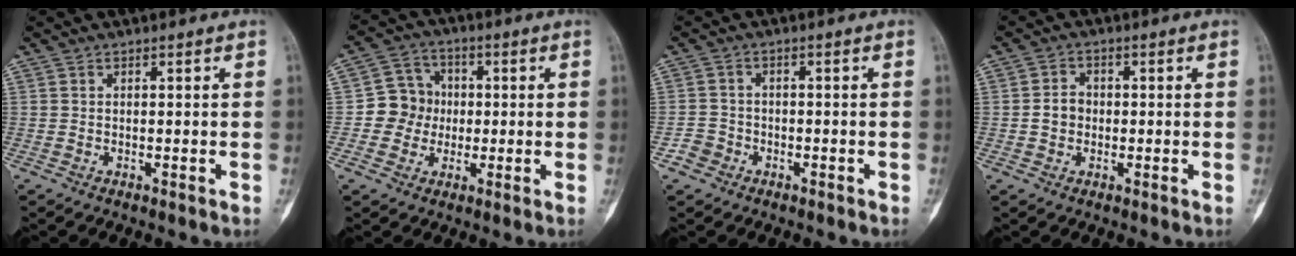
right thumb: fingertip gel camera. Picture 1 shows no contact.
{"total": 7.6, "force": [-0.6, 7.2, 2.2], "torque": [0.002, 0.018, -0.018]}
{"total": 2.9, "force": [-1.6, 2.4, 0.1], "torque": [0.006, 0.016, -0.034]}
{"total": 3.2, "force": [-0.4, 2.8, 1.6], "torque": [-0.022, 0.013, -0.010]}